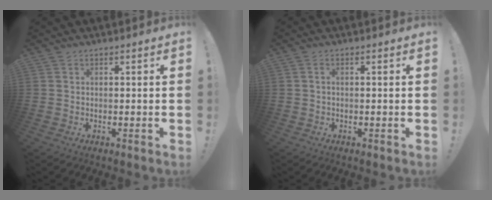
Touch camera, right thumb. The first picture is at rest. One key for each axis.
{"total": 1.0, "fx": -0.4, "fy": 0.1, "fz": 0.9, "tx": -0.019, "ty": 0.002, "tz": -0.008}